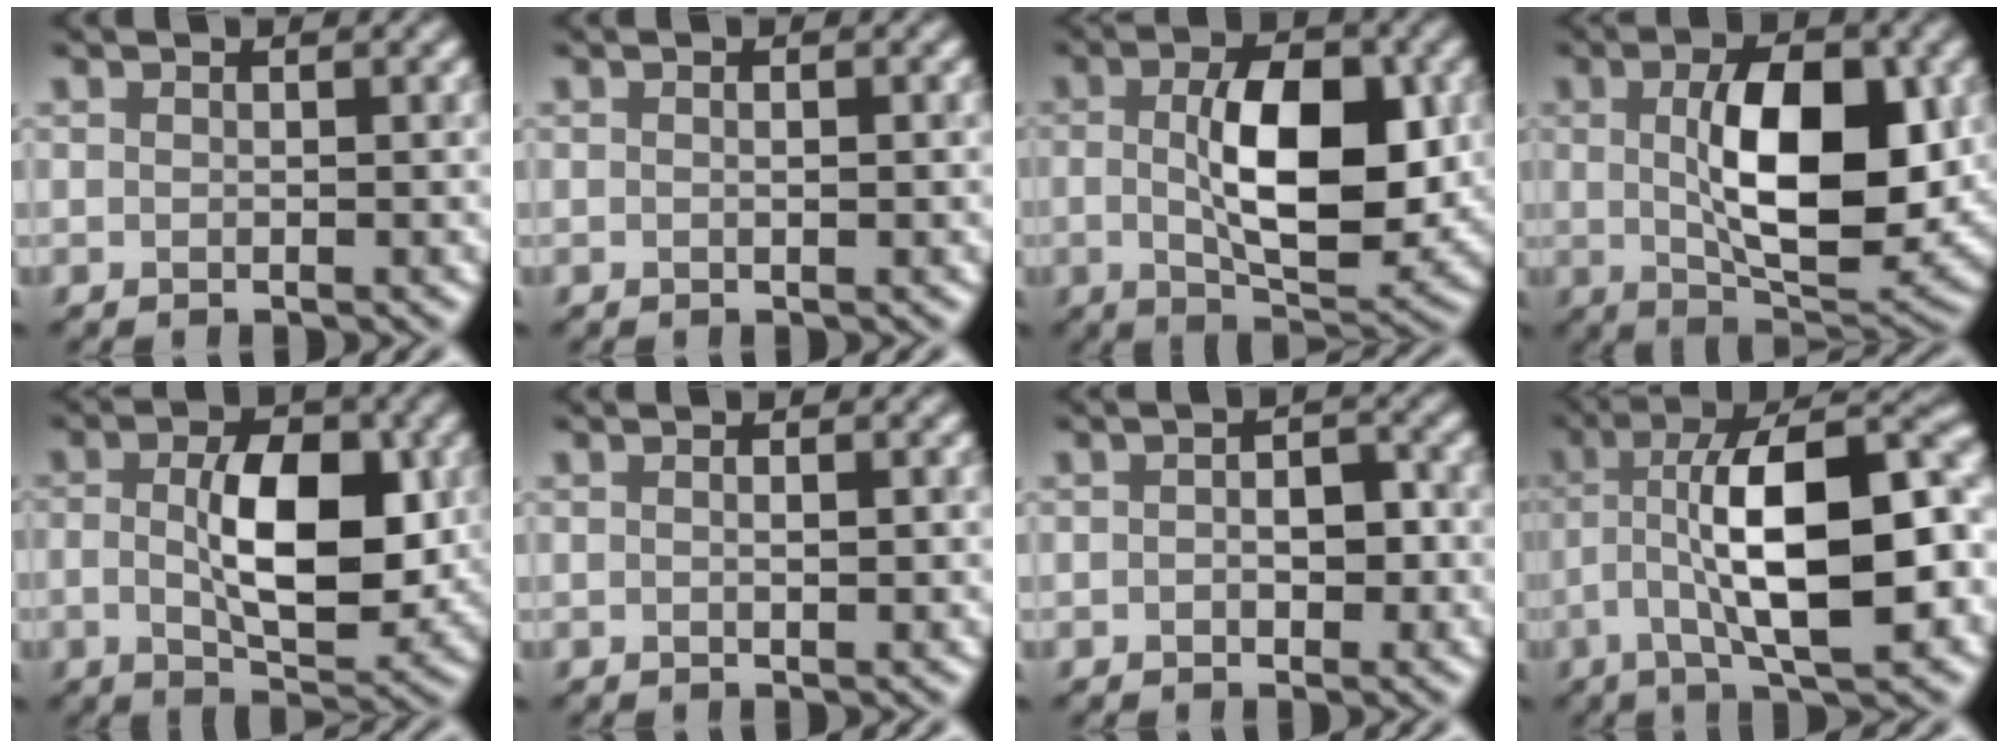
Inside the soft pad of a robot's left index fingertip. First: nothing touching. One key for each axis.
{"total": 0.7, "fx": 0.0, "fy": 0.1, "fz": 0.7, "tx": -0.012, "ty": 0.000, "tz": 0.001}
{"total": 9.2, "fx": 0.0, "fy": 4.1, "fz": 8.3, "tx": -0.136, "ty": -0.006, "tz": 0.006}
{"total": 10.5, "fx": 0.7, "fy": 4.8, "fz": 9.3, "tx": -0.147, "ty": -0.004, "tz": 0.021}
{"total": 8.0, "fx": -0.3, "fy": 3.9, "fz": 7.0, "tx": -0.120, "ty": -0.004, "tz": -0.003}
{"total": 1.1, "fx": 0.1, "fy": 0.2, "fz": 1.1, "tx": -0.013, "ty": -0.005, "tz": 0.002}
{"total": 3.0, "fx": -0.2, "fy": 1.7, "fz": 2.5, "tx": -0.030, "ty": 0.003, "tz": -0.006}
{"total": 13.7, "fx": -1.1, "fy": 4.3, "fz": 12.9, "tx": -0.203, "ty": 0.017, "tz": -0.023}